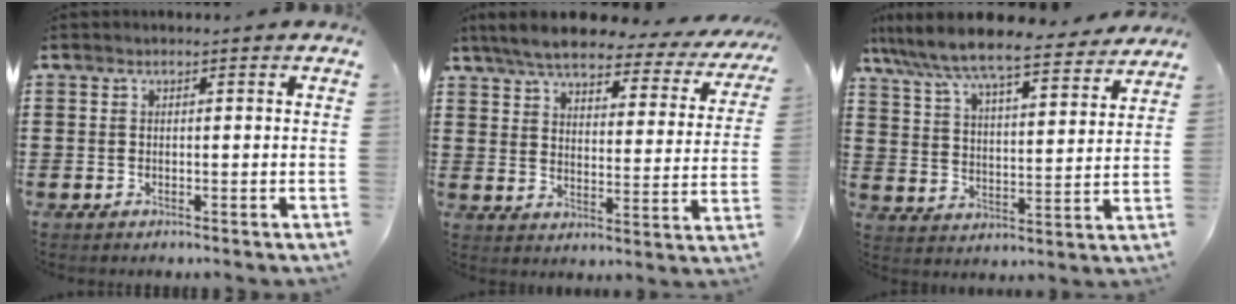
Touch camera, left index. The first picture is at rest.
{"total": 6.5, "force": [5.8, 1.1, 2.7], "torque": [-0.080, -0.030, 0.098]}
{"total": 7.7, "force": [7.1, 0.2, 2.8], "torque": [-0.085, -0.049, 0.119]}